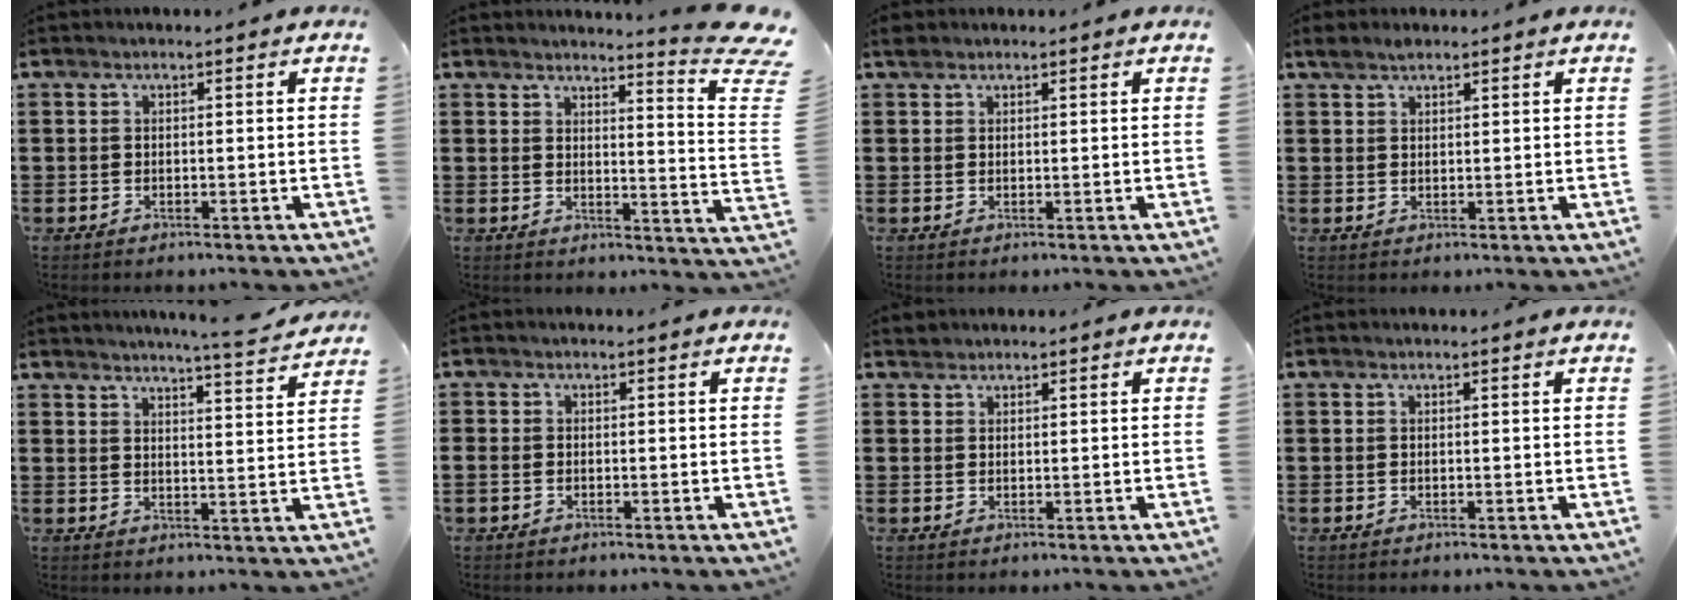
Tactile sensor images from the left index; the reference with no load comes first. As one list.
[{"total": 5.9, "force": [4.8, -0.3, 3.4], "torque": [-0.052, -0.044, 0.075]}, {"total": 1.3, "force": [1.0, 0.7, 0.4], "torque": [-0.011, 0.005, 0.019]}, {"total": 1.8, "force": [1.5, 0.9, 0.5], "torque": [-0.012, 0.002, 0.030]}, {"total": 4.9, "force": [4.6, -0.9, 1.3], "torque": [-0.035, -0.029, 0.079]}, {"total": 1.1, "force": [-0.4, 0.8, 0.6], "torque": [-0.020, 0.000, -0.011]}, {"total": 1.3, "force": [1.1, 0.6, -0.2], "torque": [0.001, 0.002, 0.024]}, {"total": 0.0}]